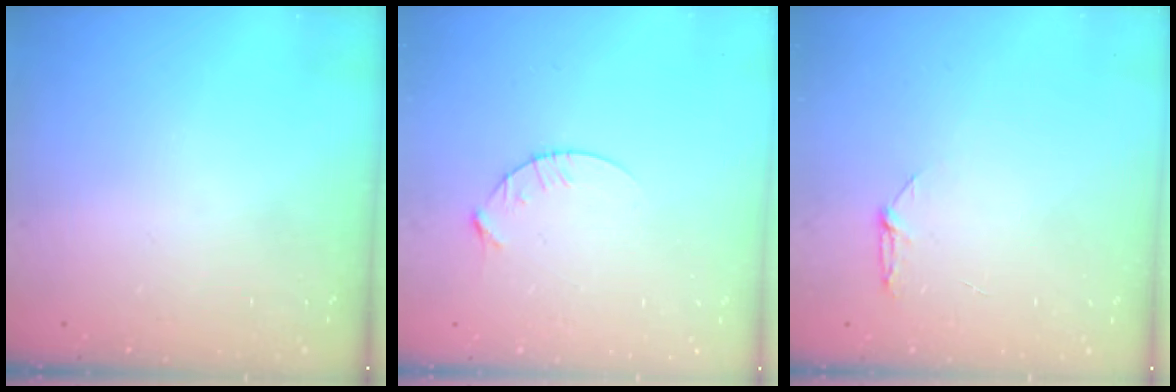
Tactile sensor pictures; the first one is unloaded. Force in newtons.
{"total": 4.8, "press": 4.8, "slide": 0.6}
{"total": 3.9, "press": 3.9, "slide": 0.5}